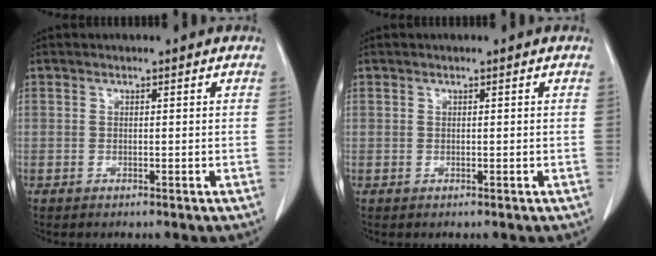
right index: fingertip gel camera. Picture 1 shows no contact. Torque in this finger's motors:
{"motor_torque": [0.00, 0.00, 0.00, 0.01]}